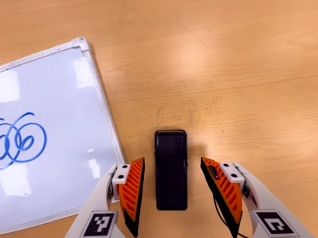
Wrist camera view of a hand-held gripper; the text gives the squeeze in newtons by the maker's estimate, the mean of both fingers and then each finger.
{"total": 0.0}